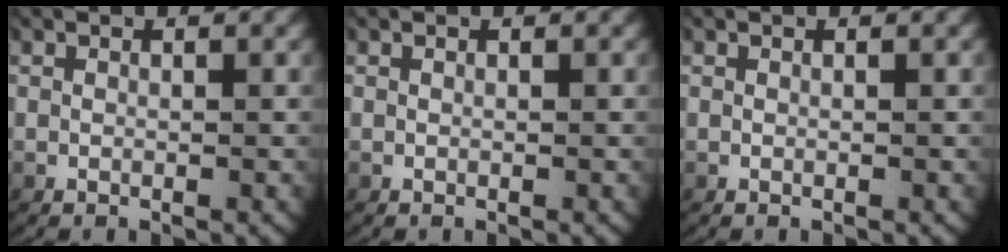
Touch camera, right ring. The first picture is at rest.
{"total": 0.0}
{"total": 0.0}